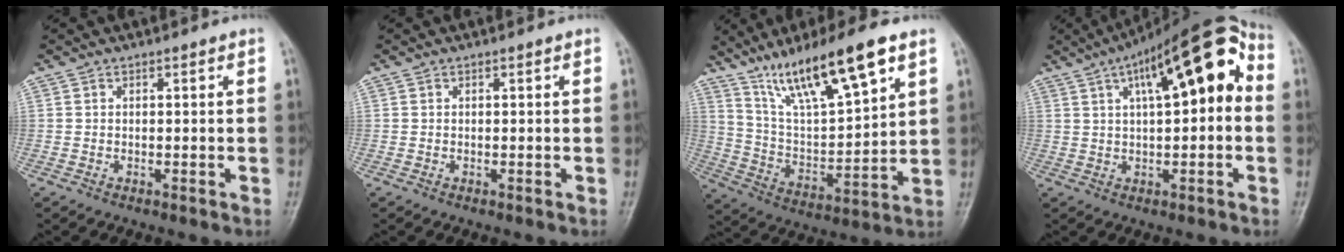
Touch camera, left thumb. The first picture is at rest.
{"total": 0.0}
{"total": 18.4, "force": [11.5, 3.9, 13.8], "torque": [-0.228, -0.042, 0.220]}
{"total": 17.7, "force": [4.3, 6.5, 15.9], "torque": [-0.216, 0.040, 0.053]}